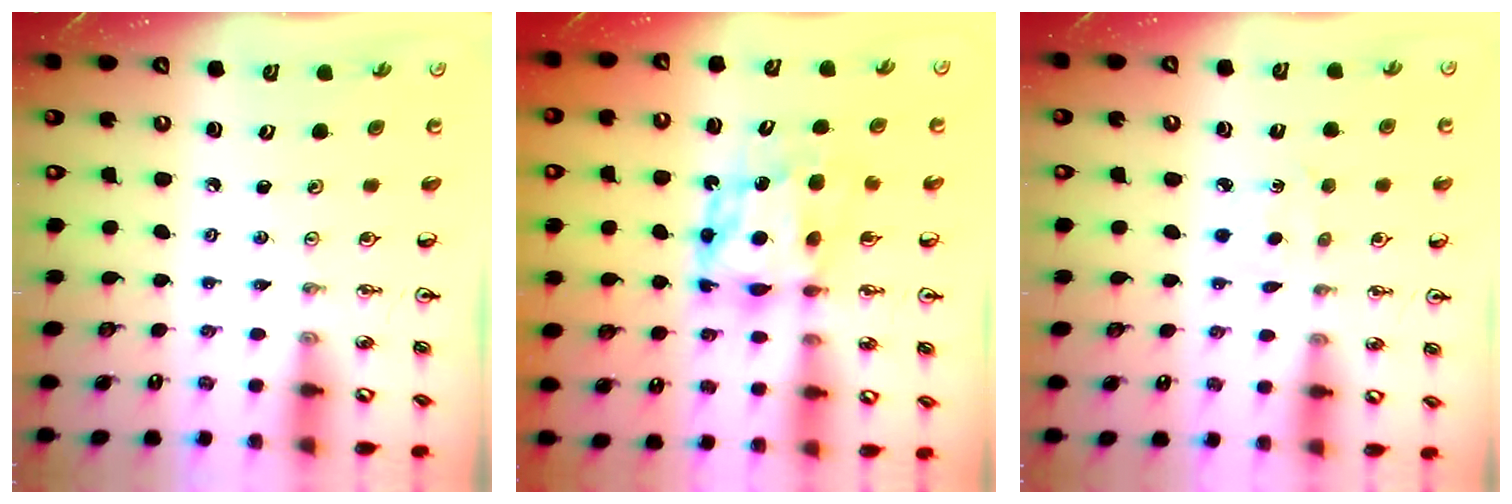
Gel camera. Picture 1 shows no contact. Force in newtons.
{"total": 7.8, "press": 7.8, "slide": 0.7}
{"total": 2.6, "press": 2.6, "slide": 0.4}